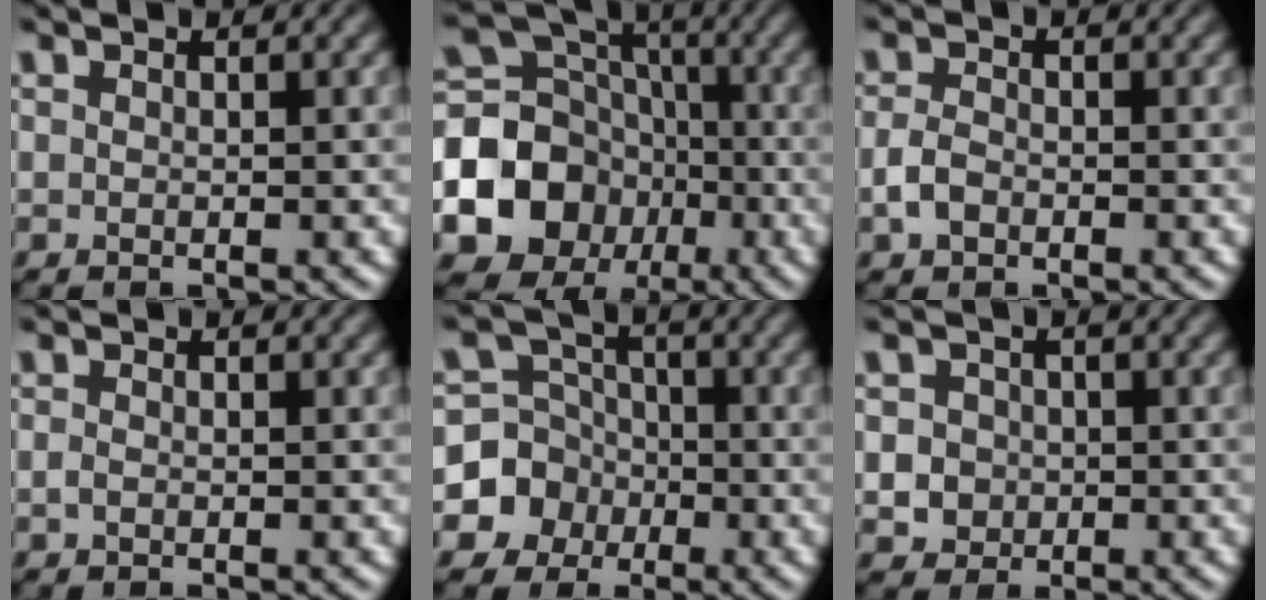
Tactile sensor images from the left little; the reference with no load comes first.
{"total": 11.1, "force": [-3.3, 9.4, 4.9], "torque": [-0.123, -0.013, -0.059]}
{"total": 1.9, "force": [-0.9, 1.2, 1.1], "torque": [-0.027, 0.004, -0.021]}
{"total": 0.5, "force": [-0.3, 0.2, 0.3], "torque": [-0.011, 0.001, -0.007]}
{"total": 6.0, "force": [-2.1, 5.5, 1.0], "torque": [-0.012, 0.006, -0.064]}
{"total": 3.4, "force": [-0.1, 3.2, 1.1], "torque": [-0.001, 0.022, -0.009]}